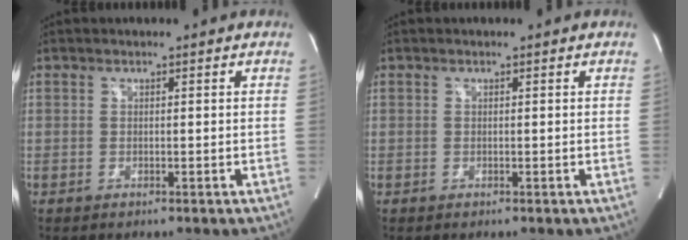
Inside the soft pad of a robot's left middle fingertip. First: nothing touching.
{"total": 0.0}